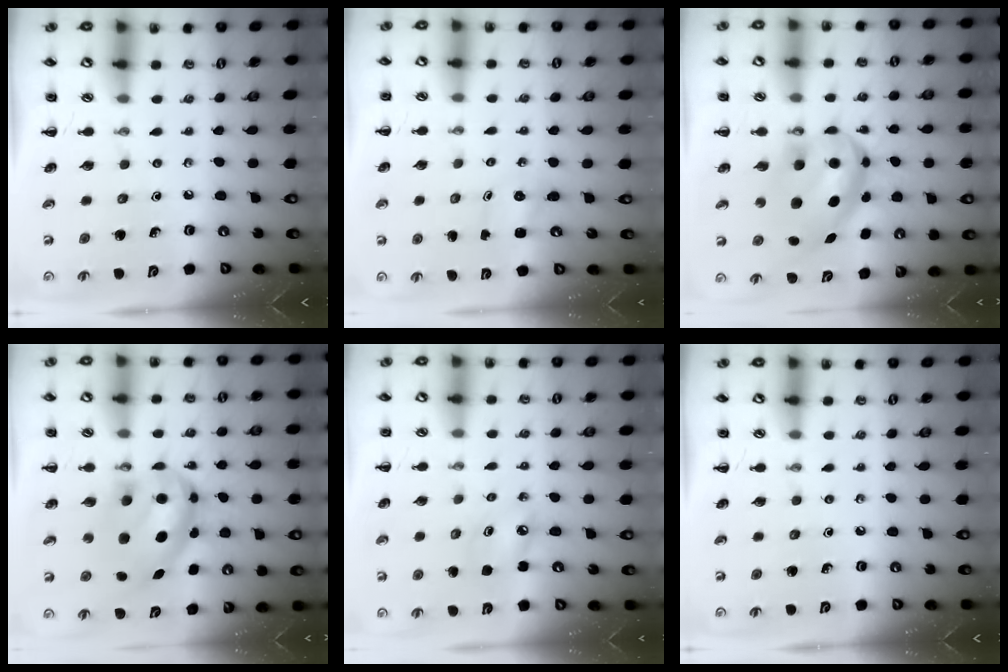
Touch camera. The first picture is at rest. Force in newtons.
{"total": 2.4, "press": 2.4, "slide": 0.6}
{"total": 9.7, "press": 9.4, "slide": 2.1}
{"total": 10.4, "press": 10.1, "slide": 2.3}
{"total": 5.4, "press": 5.3, "slide": 1.2}
{"total": 0.0}